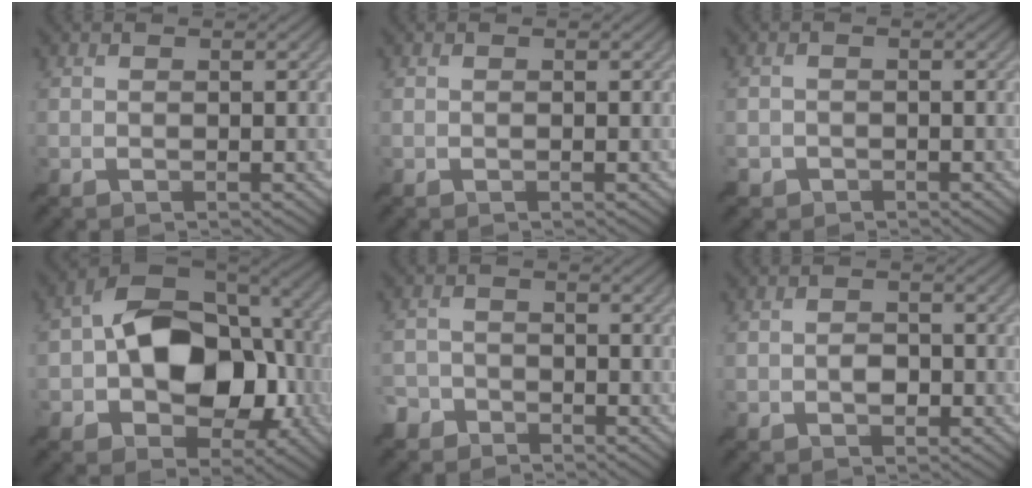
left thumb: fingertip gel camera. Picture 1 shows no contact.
{"total": 0.0}
{"total": 1.7, "force": [-1.1, 1.2, 0.2], "torque": [0.000, -0.004, -0.027]}
{"total": 14.6, "force": [-1.4, 9.8, 10.7], "torque": [-0.172, 0.008, -0.036]}
{"total": 3.2, "force": [-2.6, 1.8, 0.5], "torque": [-0.009, 0.001, -0.062]}
{"total": 1.7, "force": [-0.6, 1.2, 1.1], "torque": [-0.019, 0.000, -0.014]}